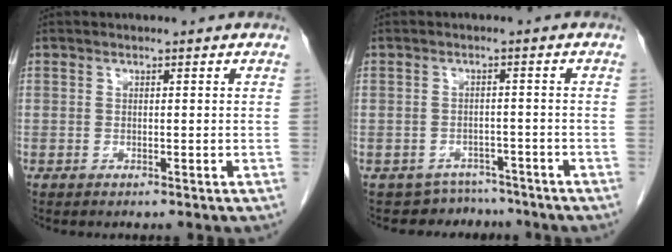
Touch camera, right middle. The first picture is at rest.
{"total": 5.0, "force": [-4.5, 1.9, -1.3], "torque": [0.020, 0.022, -0.060]}